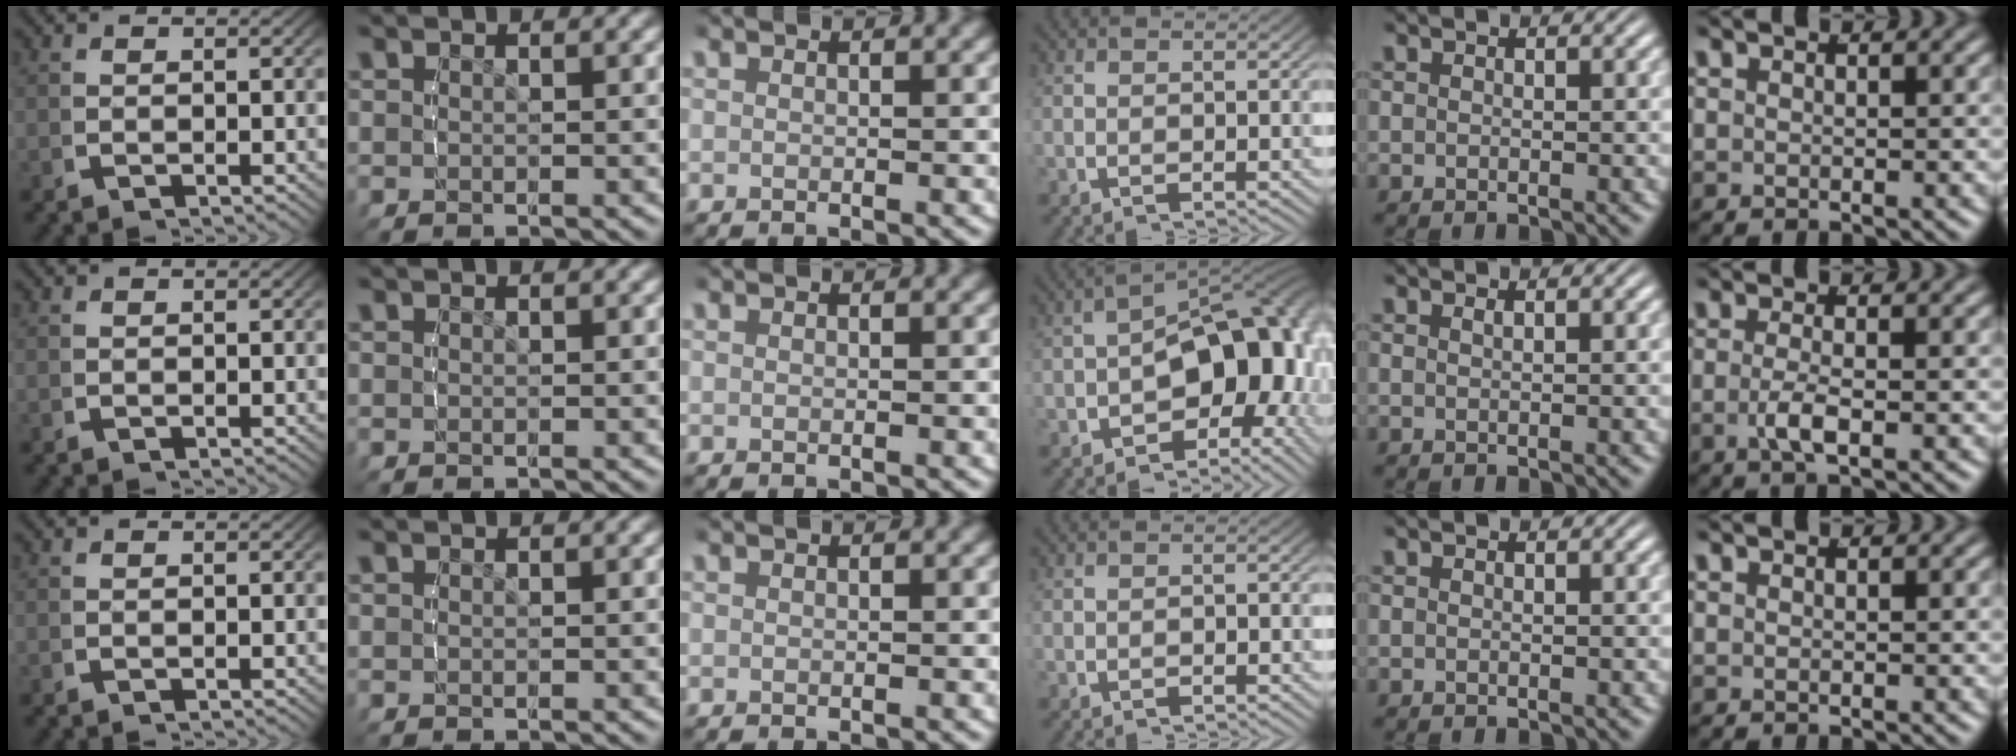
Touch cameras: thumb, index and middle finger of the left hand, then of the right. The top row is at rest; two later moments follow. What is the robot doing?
{"motion": "lift_and_place", "object": "glue stick"}